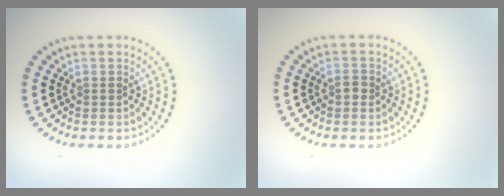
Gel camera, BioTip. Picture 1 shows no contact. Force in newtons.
{"total": 0.9, "press": 0.9, "slide": 0.1}